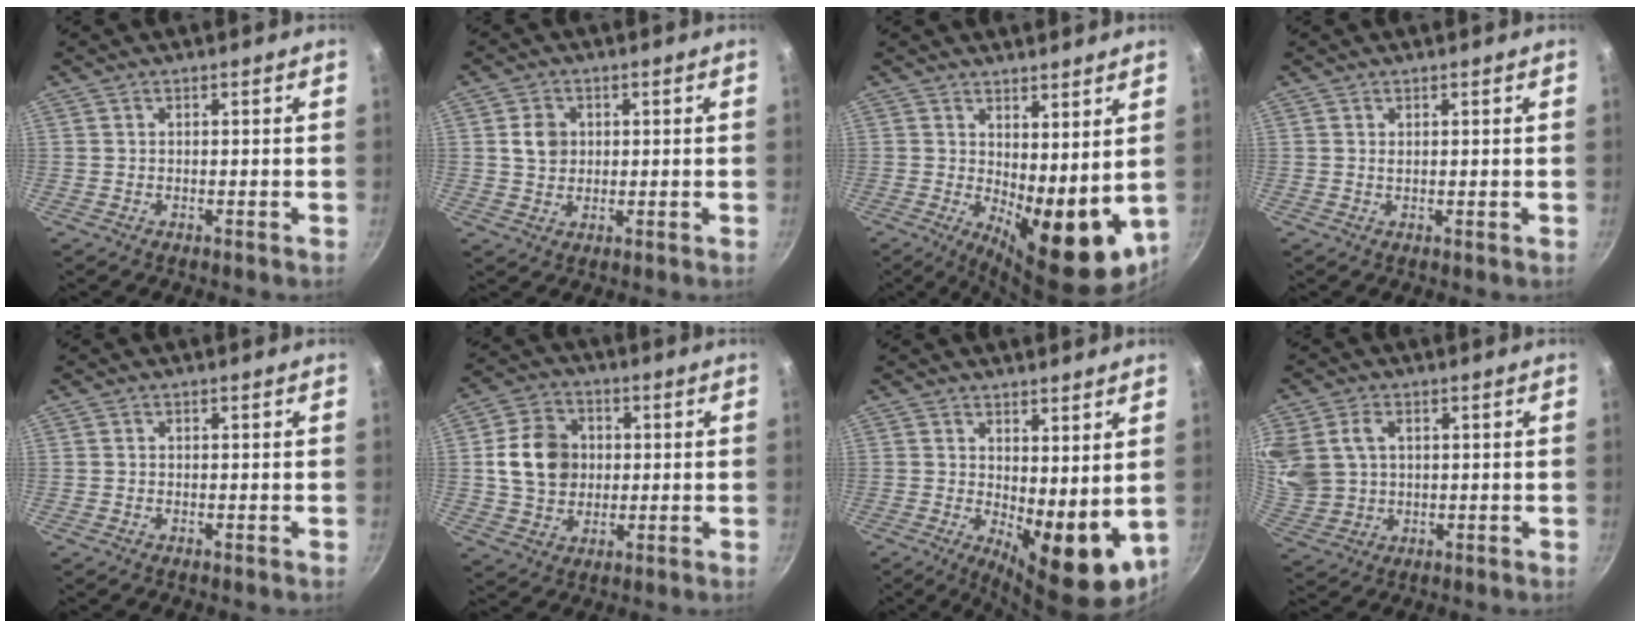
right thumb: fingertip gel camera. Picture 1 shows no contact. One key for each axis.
{"total": 4.7, "fx": 0.8, "fy": 4.0, "fz": 2.4, "tx": -0.025, "ty": 0.002, "tz": 0.014}
{"total": 13.9, "fx": 2.1, "fy": 6.0, "fz": 12.3, "tx": -0.137, "ty": -0.035, "tz": 0.047}
{"total": 0.6, "fx": 0.3, "fy": 0.2, "fz": 0.4, "tx": -0.006, "ty": -0.005, "tz": 0.004}
{"total": 0.0}
{"total": 11.7, "fx": 1.1, "fy": 9.7, "fz": 6.5, "tx": -0.087, "ty": 0.011, "tz": 0.017}
{"total": 11.6, "fx": 1.5, "fy": 5.1, "fz": 10.4, "tx": -0.113, "ty": -0.027, "tz": 0.035}
{"total": 14.3, "fx": 3.7, "fy": 11.3, "fz": 7.9, "tx": -0.188, "ty": 0.011, "tz": 0.085}